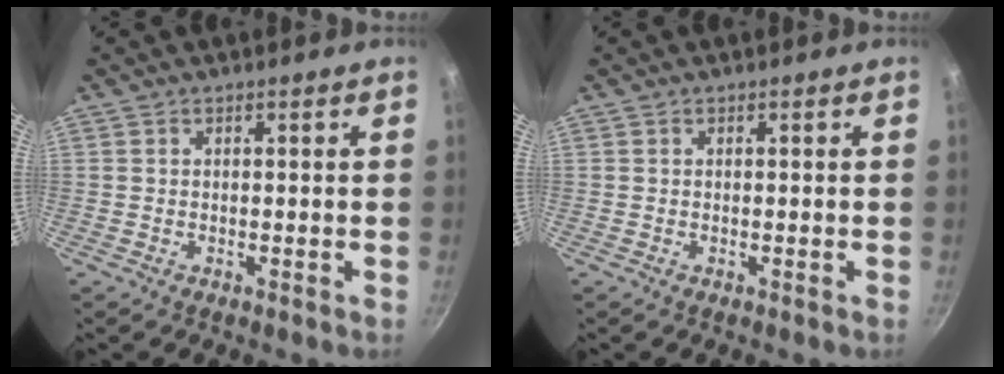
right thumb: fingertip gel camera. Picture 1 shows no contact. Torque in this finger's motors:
{"motor_torque": [-0.05, -0.01, -0.04, 0.07, 0.00]}